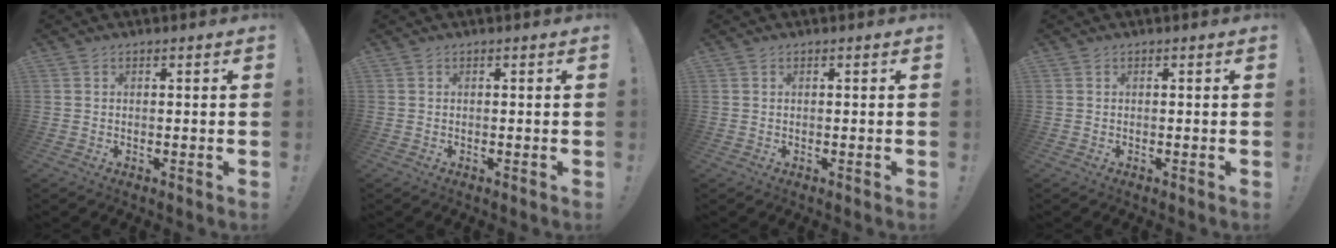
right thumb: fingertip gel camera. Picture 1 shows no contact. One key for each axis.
{"total": 0.0}
{"total": 0.0}
{"total": 0.0}